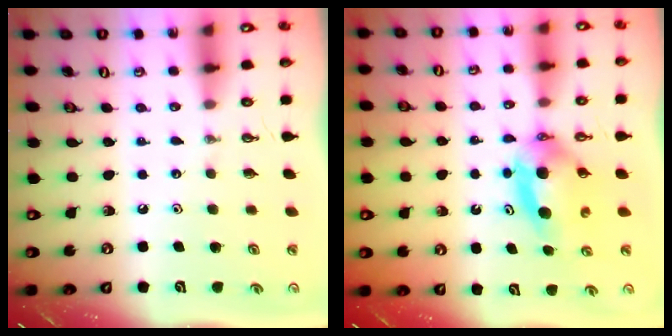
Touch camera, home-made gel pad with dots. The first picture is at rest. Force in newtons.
{"total": 8.0, "press": 5.1, "slide": 6.1}